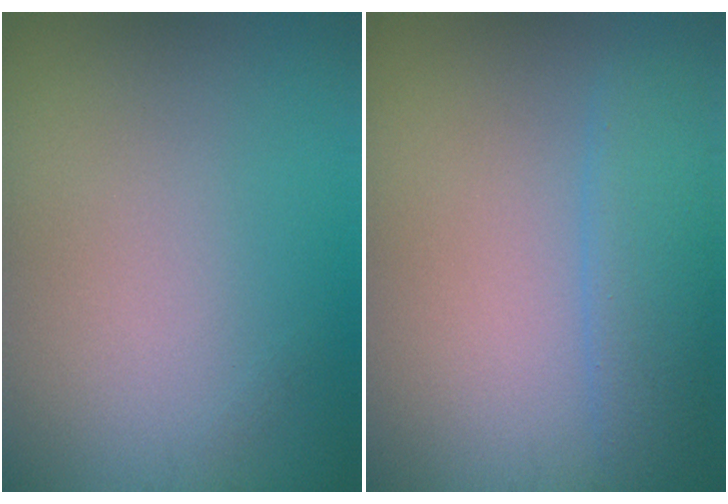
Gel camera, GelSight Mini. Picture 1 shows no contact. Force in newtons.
{"total": 2.8, "press": 2.8, "slide": 0.3}